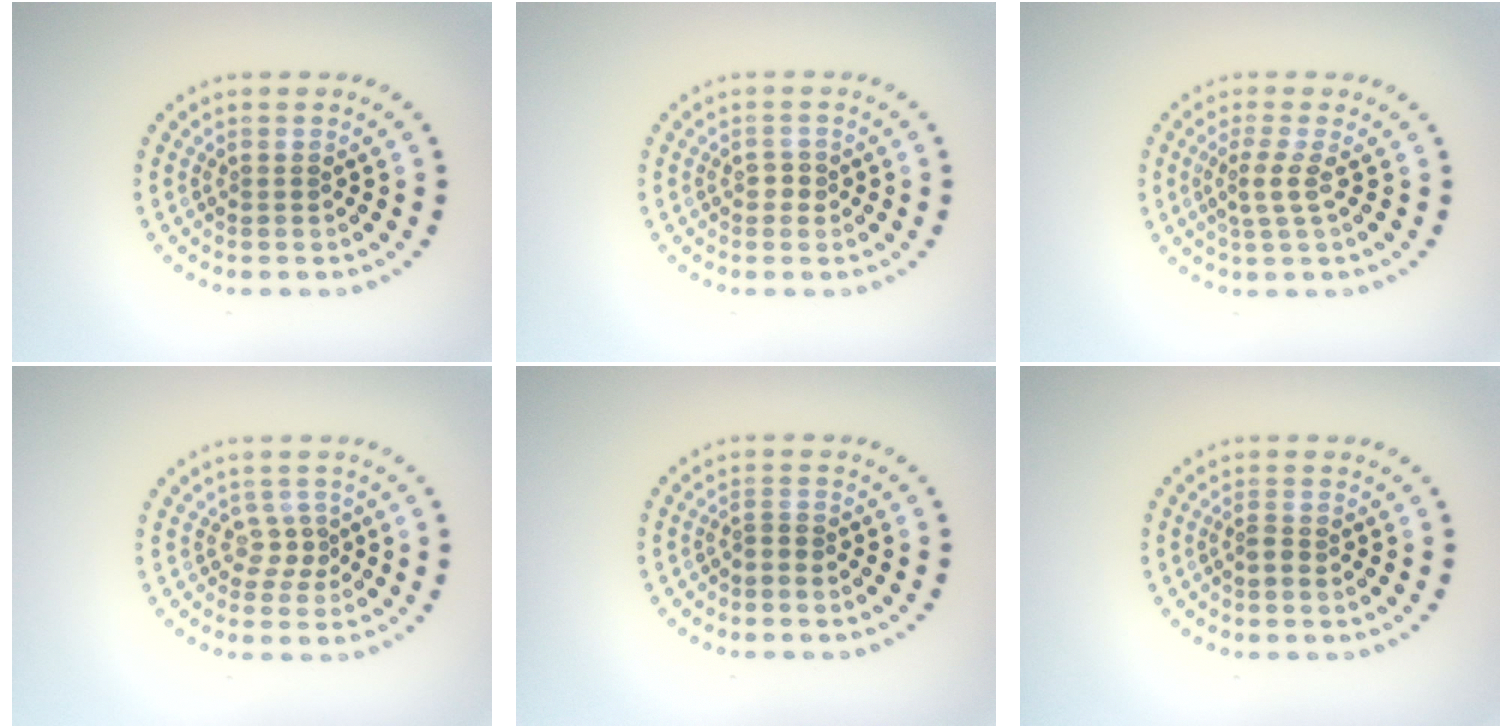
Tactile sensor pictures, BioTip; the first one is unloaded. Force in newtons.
{"total": 1.1, "press": 1.1, "slide": 0.4}
{"total": 2.0, "press": 1.6, "slide": 1.3}
{"total": 1.5, "press": 1.0, "slide": 1.2}
{"total": 0.8, "press": 0.5, "slide": 0.6}
{"total": 1.0, "press": 0.8, "slide": 0.7}